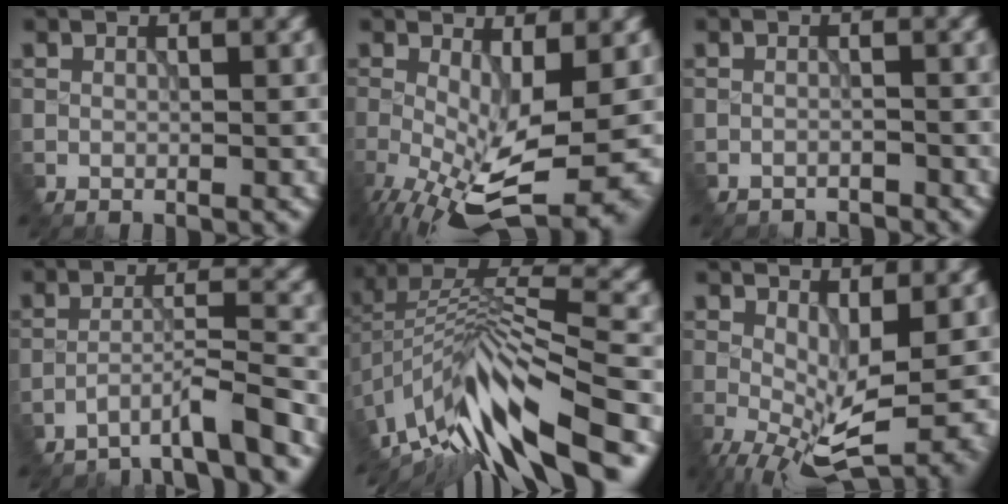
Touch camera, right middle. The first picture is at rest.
{"total": 9.5, "force": [-3.9, 2.8, 8.2], "torque": [-0.175, -0.027, -0.056]}
{"total": 2.3, "force": [-2.1, -0.1, -0.7], "torque": [0.013, 0.006, -0.035]}
{"total": 4.5, "force": [-4.0, 0.1, 2.0], "torque": [-0.035, 0.018, -0.078]}
{"total": 12.0, "force": [-6.9, 3.5, 9.3], "torque": [-0.189, 0.024, -0.115]}
{"total": 6.8, "force": [-2.2, 2.0, 6.2], "torque": [-0.124, -0.006, -0.034]}